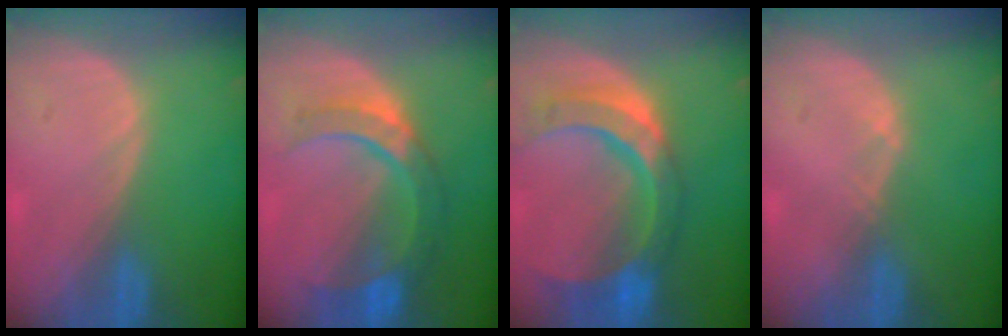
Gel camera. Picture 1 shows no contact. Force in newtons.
{"total": 8.2, "press": 7.9, "slide": 2.1}
{"total": 11.4, "press": 9.6, "slide": 6.0}
{"total": 0.6, "press": 0.5, "slide": 0.3}